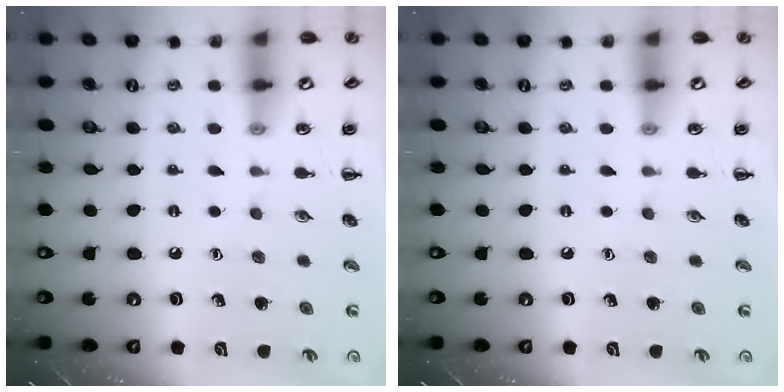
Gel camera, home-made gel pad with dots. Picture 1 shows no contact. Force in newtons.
{"total": 0.0}